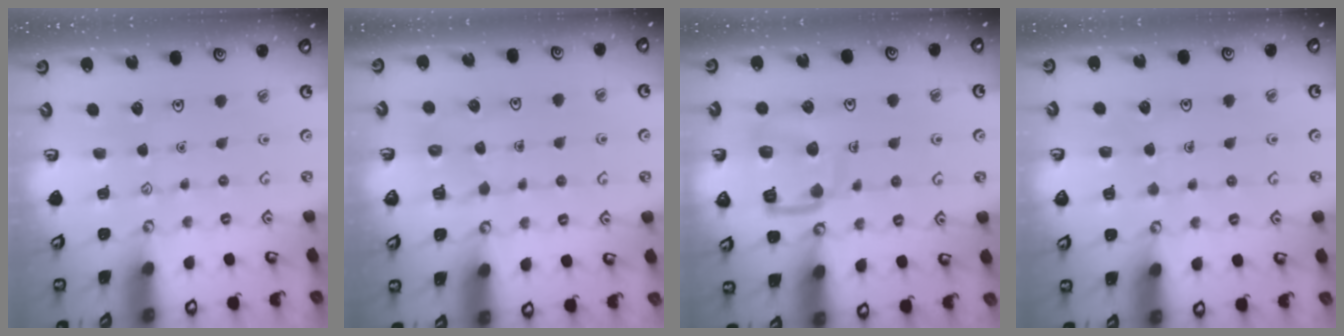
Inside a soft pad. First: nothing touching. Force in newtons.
{"total": 5.1, "press": 5.1, "slide": 0.3}
{"total": 13.2, "press": 13.2, "slide": 1.4}
{"total": 3.9, "press": 3.9, "slide": 0.3}